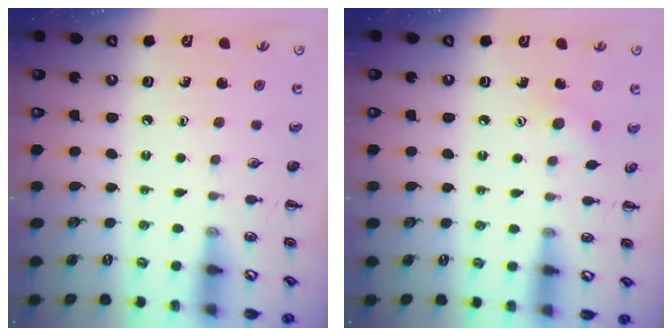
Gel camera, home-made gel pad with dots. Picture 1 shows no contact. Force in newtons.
{"total": 3.9, "press": 3.7, "slide": 1.0}